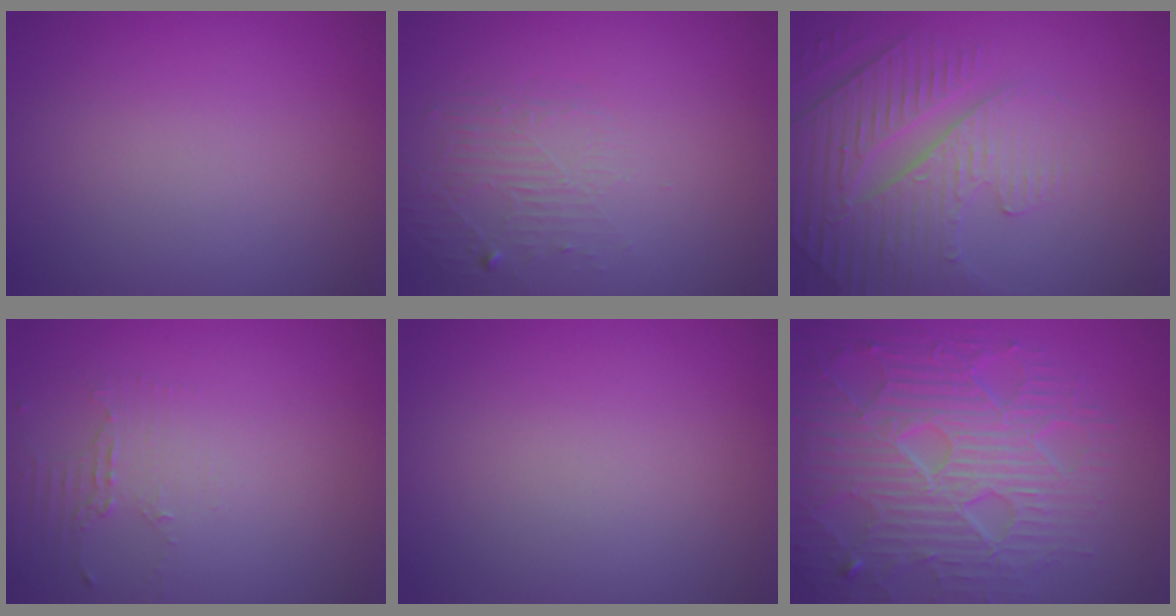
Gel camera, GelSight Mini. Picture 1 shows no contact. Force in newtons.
{"total": 1.9, "press": 0.6, "slide": 1.8}
{"total": 4.6, "press": 4.3, "slide": 1.6}
{"total": 2.1, "press": 1.5, "slide": 1.4}
{"total": 0.0}
{"total": 9.3, "press": 6.6, "slide": 6.6}